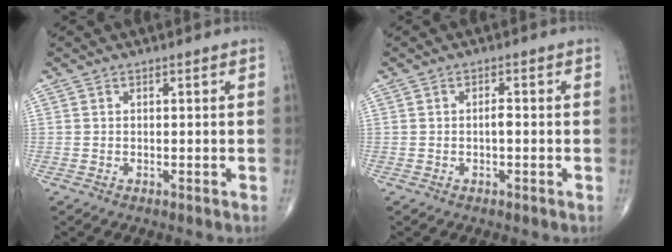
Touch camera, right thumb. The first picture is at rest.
{"total": 1.3, "force": [-0.3, 0.5, 1.2], "torque": [-0.017, 0.002, -0.008]}